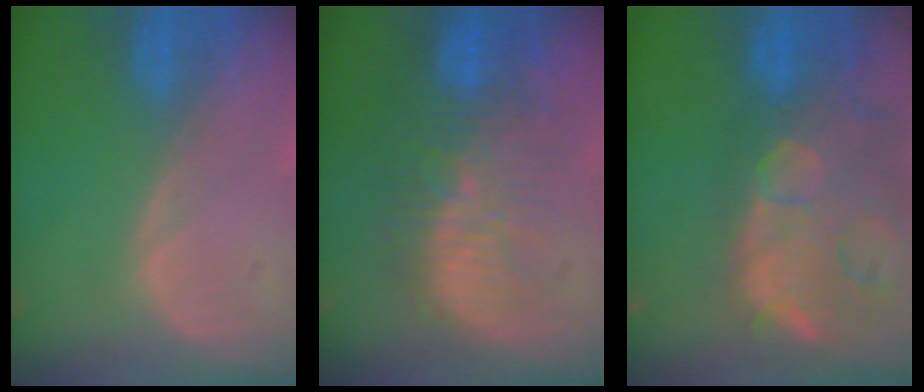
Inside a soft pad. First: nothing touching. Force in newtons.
{"total": 11.3, "press": 9.9, "slide": 5.5}
{"total": 14.9, "press": 11.9, "slide": 9.0}